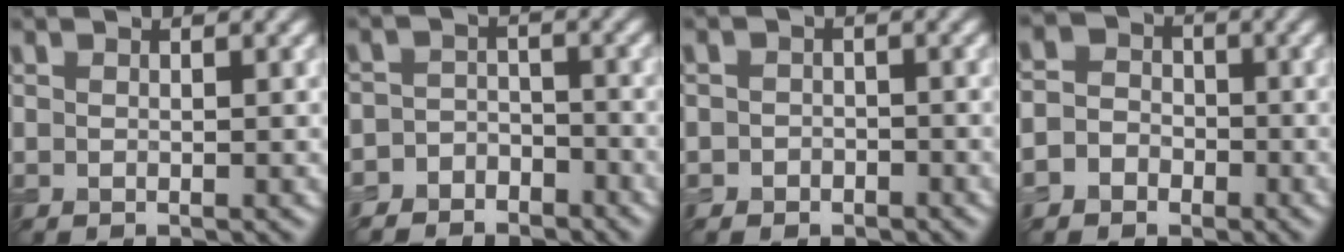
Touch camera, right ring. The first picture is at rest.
{"total": 4.7, "force": [-3.7, 2.8, -0.1], "torque": [0.037, 0.004, -0.066]}
{"total": 1.5, "force": [-0.7, 1.3, 0.2], "torque": [0.014, 0.002, -0.018]}
{"total": 5.7, "force": [-2.5, 5.0, 0.9], "torque": [0.001, -0.001, -0.064]}